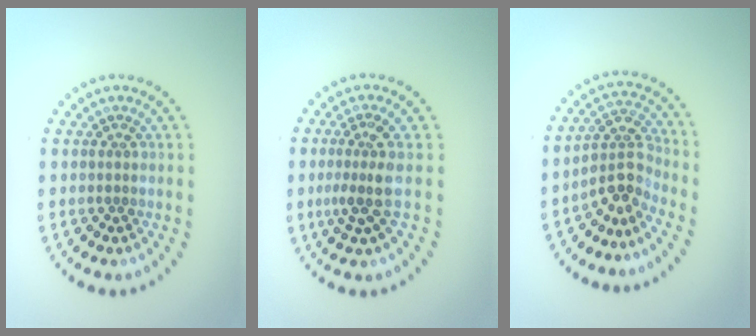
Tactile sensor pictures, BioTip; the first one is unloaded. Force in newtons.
{"total": 2.8, "press": 2.0, "slide": 1.9}
{"total": 3.3, "press": 2.4, "slide": 2.3}